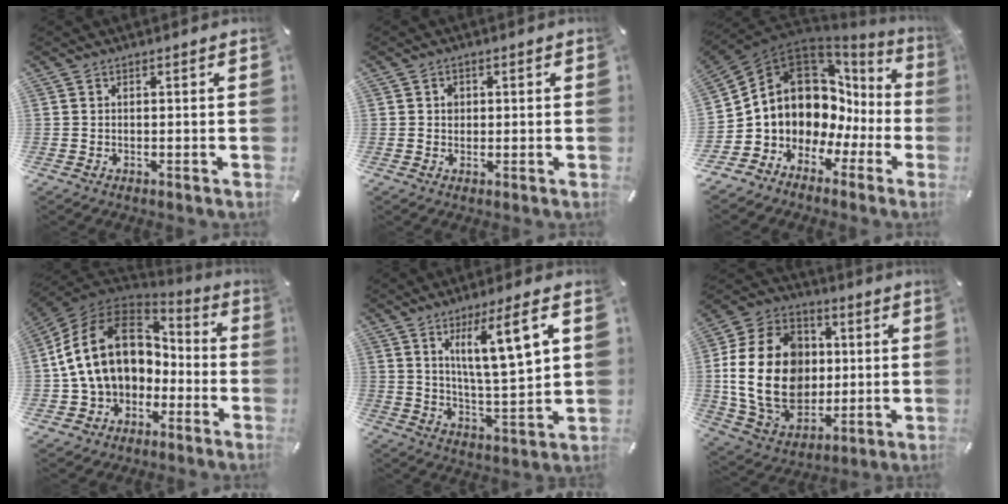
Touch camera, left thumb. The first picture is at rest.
{"total": 2.0, "force": [0.2, 1.8, 0.8], "torque": [-0.010, 0.004, -0.002]}
{"total": 10.6, "force": [4.5, 8.8, 3.9], "torque": [-0.081, -0.078, 0.094]}
{"total": 19.0, "force": [2.5, 14.5, 12.0], "torque": [-0.245, 0.007, 0.045]}
{"total": 13.0, "force": [6.7, 2.5, 10.9], "torque": [-0.184, -0.019, 0.105]}
{"total": 23.9, "force": [0.4, 18.5, 15.1], "torque": [-0.313, 0.011, 0.018]}